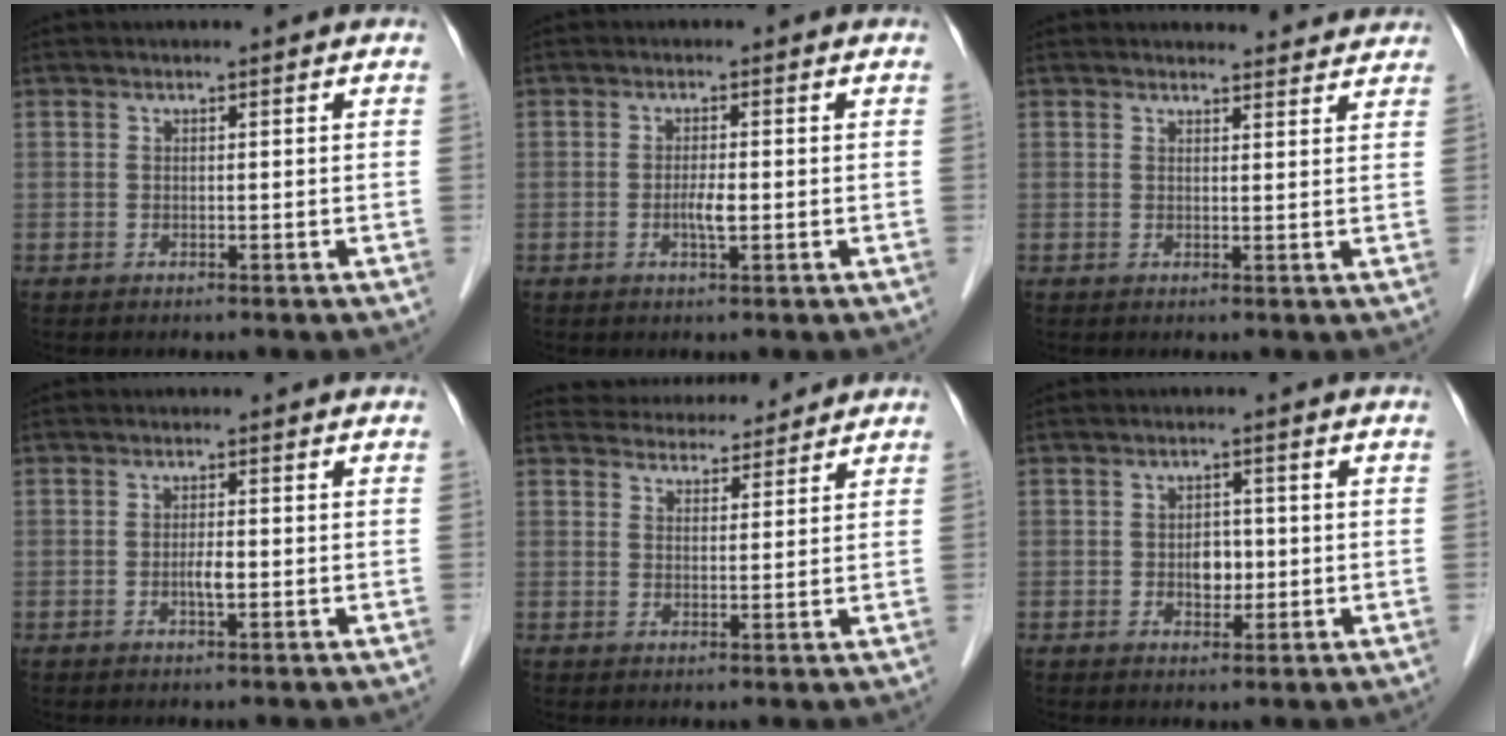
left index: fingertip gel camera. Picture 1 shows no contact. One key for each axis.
{"total": 2.2, "fx": -0.5, "fy": 0.4, "fz": 2.1, "tx": -0.043, "ty": -0.001, "tz": -0.009}
{"total": 5.7, "fx": 5.5, "fy": 1.0, "fz": 0.3, "tx": 0.002, "ty": 0.002, "tz": 0.049}
{"total": 1.7, "fx": -0.5, "fy": 0.3, "fz": 1.6, "tx": -0.032, "ty": 0.000, "tz": -0.009}
{"total": 8.3, "fx": 8.0, "fy": 1.8, "fz": 1.0, "tx": -0.008, "ty": 0.018, "tz": 0.109}
{"total": 3.1, "fx": -0.4, "fy": 2.1, "fz": 2.2, "tx": -0.031, "ty": 0.005, "tz": -0.002}